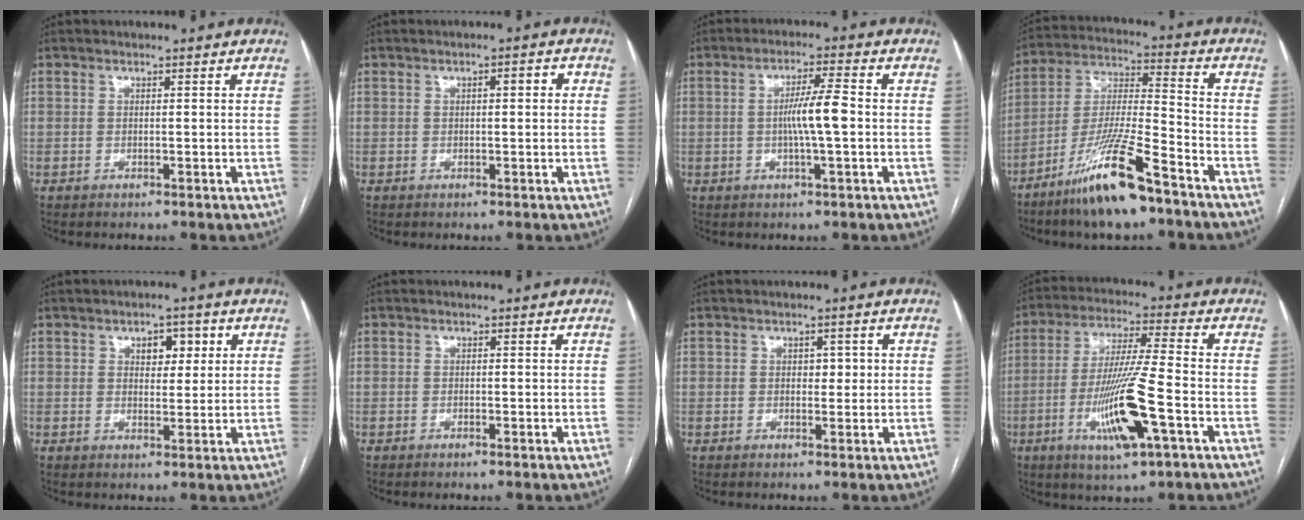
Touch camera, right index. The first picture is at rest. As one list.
[{"total": 2.2, "force": [0.4, 0.7, 2.0], "torque": [-0.030, 0.011, 0.005]}, {"total": 5.8, "force": [-0.4, 0.0, 5.8], "torque": [-0.107, 0.004, -0.010]}, {"total": 14.6, "force": [-9.7, 1.2, 10.9], "torque": [-0.220, -0.023, -0.179]}, {"total": 4.2, "force": [1.7, 2.4, 3.0], "torque": [-0.038, 0.009, 0.025]}, {"total": 0.6, "force": [-0.5, 0.0, 0.3], "torque": [-0.008, -0.001, -0.006]}, {"total": 1.9, "force": [0.3, 1.3, 1.4], "torque": [-0.016, 0.004, 0.003]}, {"total": 13.5, "force": [-4.7, 0.4, 12.6], "torque": [-0.250, -0.014, -0.083]}]